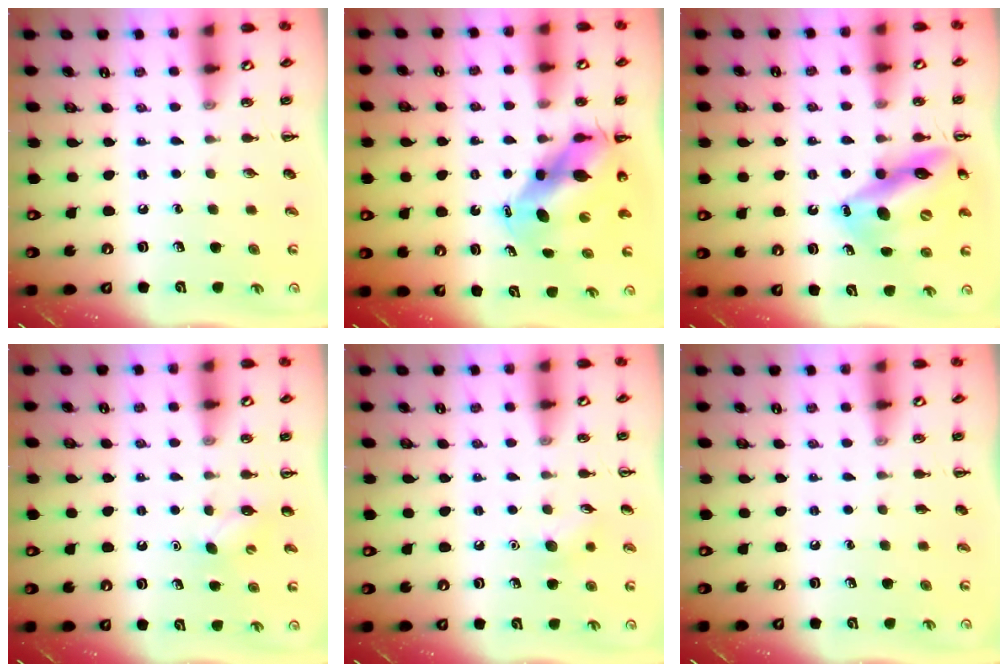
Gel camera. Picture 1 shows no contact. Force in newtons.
{"total": 9.5, "press": 9.2, "slide": 2.5}
{"total": 15.5, "press": 14.7, "slide": 4.8}
{"total": 3.0, "press": 2.9, "slide": 0.7}
{"total": 6.5, "press": 6.3, "slide": 1.6}
{"total": 0.0}